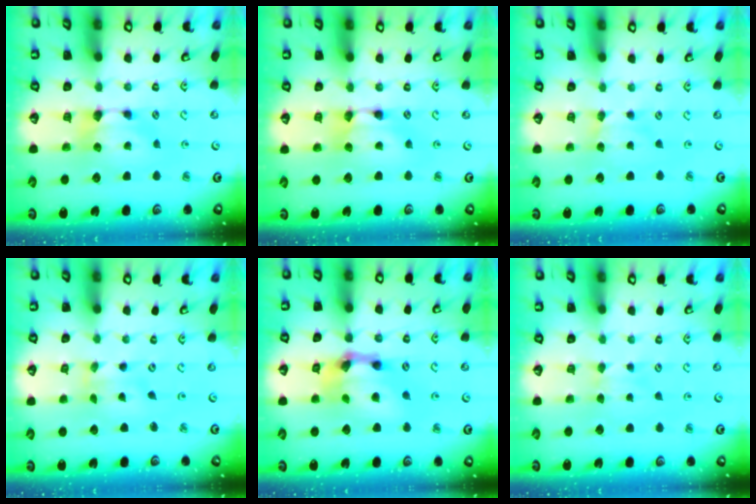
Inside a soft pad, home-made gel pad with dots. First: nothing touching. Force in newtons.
{"total": 1.9, "press": 1.9, "slide": 0.2}
{"total": 1.8, "press": 1.8, "slide": 0.4}
{"total": 2.4, "press": 2.2, "slide": 1.0}
{"total": 7.7, "press": 7.2, "slide": 2.8}
{"total": 2.9, "press": 2.9, "slide": 0.4}